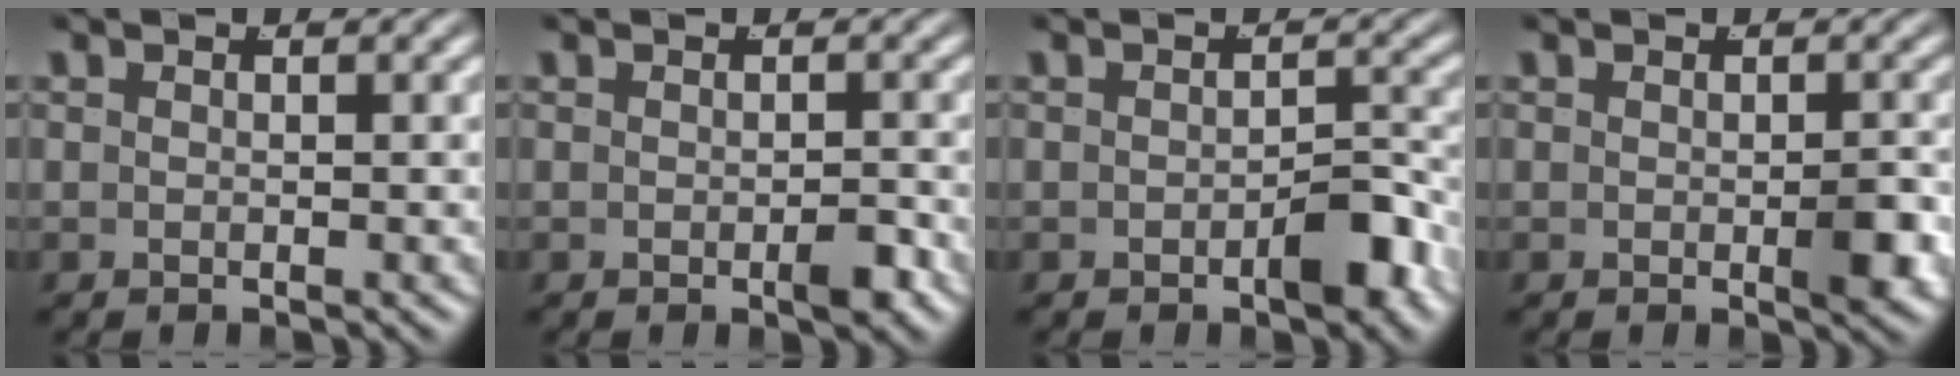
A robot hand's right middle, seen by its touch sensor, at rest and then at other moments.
{"total": 1.4, "force": [-0.7, 0.4, 1.2], "torque": [-0.017, -0.003, -0.013]}
{"total": 2.7, "force": [-1.5, 0.9, 2.1], "torque": [-0.026, -0.003, -0.022]}
{"total": 2.0, "force": [-0.5, 0.9, 1.7], "torque": [-0.025, -0.008, -0.011]}